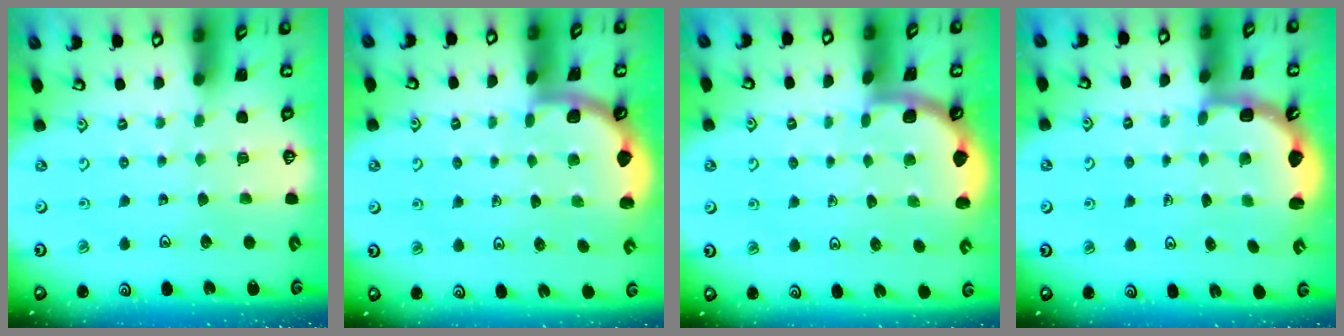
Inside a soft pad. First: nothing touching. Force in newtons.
{"total": 1.9, "press": 1.9, "slide": 0.0}
{"total": 1.9, "press": 1.9, "slide": 0.0}
{"total": 3.1, "press": 2.5, "slide": 1.9}